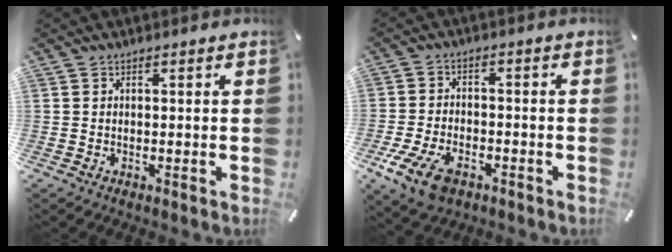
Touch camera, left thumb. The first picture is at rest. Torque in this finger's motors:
{"motor_torque": [0.01, 1.07, 0.75, 0.55, 0.15]}